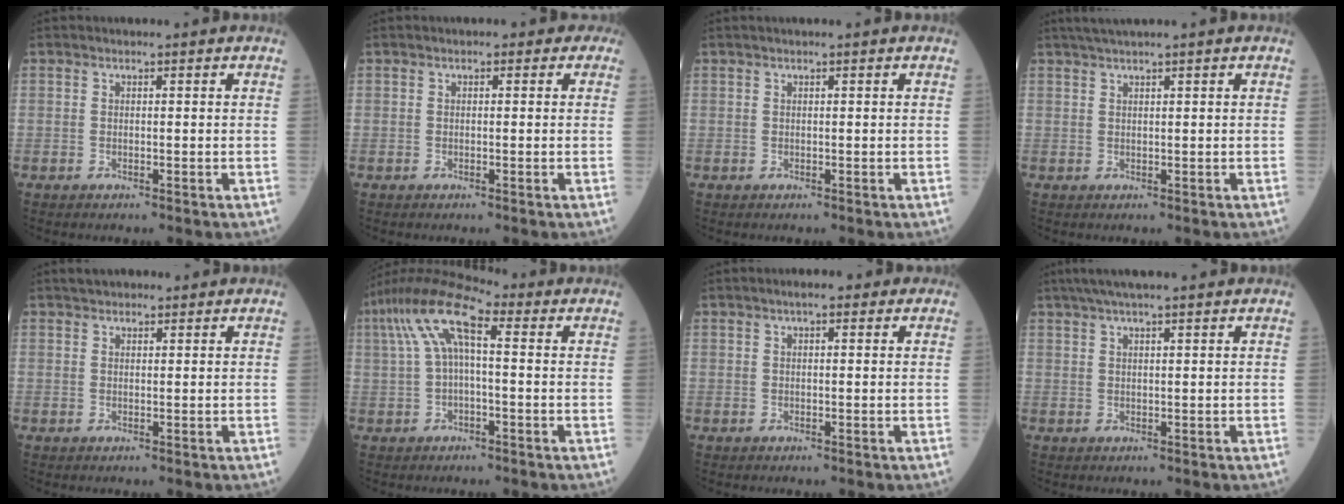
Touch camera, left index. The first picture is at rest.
{"total": 1.0, "force": [0.2, 0.8, 0.6], "torque": [-0.001, 0.006, -0.006]}
{"total": 0.0}
{"total": 2.6, "force": [2.0, -0.7, 1.6], "torque": [-0.033, 0.014, 0.042]}
{"total": 2.7, "force": [2.3, 1.1, 1.0], "torque": [-0.014, 0.024, 0.033]}
{"total": 10.0, "force": [2.4, 2.7, 9.3], "torque": [-0.192, 0.047, 0.039]}
{"total": 2.1, "force": [1.1, 0.8, 1.6], "torque": [-0.027, 0.014, 0.012]}
{"total": 6.9, "force": [5.4, 0.0, 4.2], "torque": [-0.066, 0.037, 0.088]}